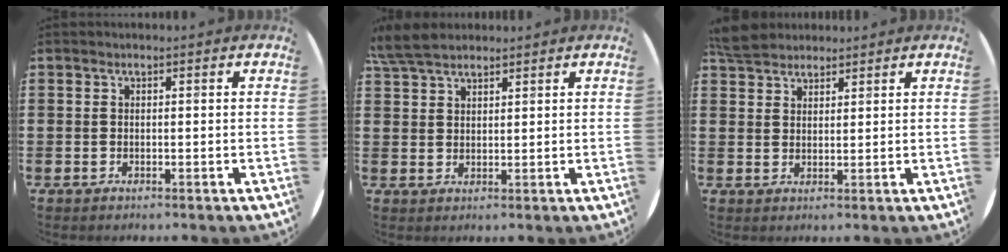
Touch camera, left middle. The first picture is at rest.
{"total": 5.0, "force": [4.3, 1.5, 2.0], "torque": [-0.050, -0.001, 0.083]}
{"total": 4.6, "force": [4.2, 1.5, 0.9], "torque": [-0.021, -0.005, 0.080]}